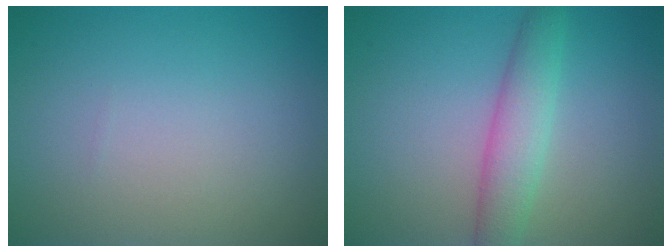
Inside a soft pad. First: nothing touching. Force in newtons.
{"total": 3.7, "press": 3.7, "slide": 0.1}